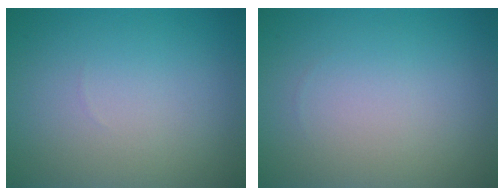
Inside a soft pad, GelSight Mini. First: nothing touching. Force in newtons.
{"total": 0.0}